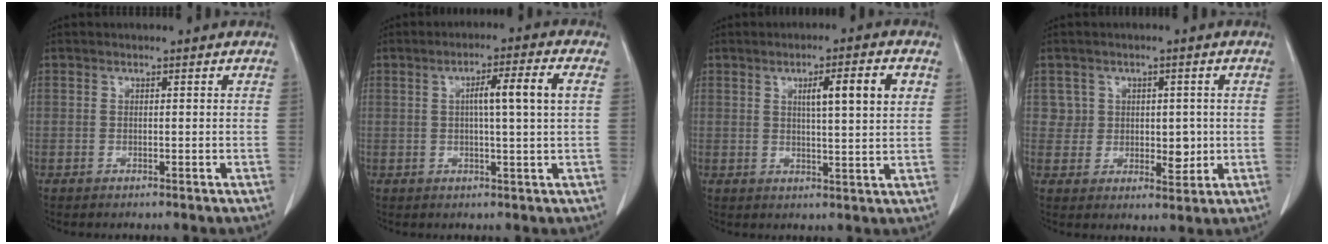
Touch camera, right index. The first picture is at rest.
{"total": 6.6, "force": [1.1, -0.4, 6.5], "torque": [-0.107, 0.010, 0.019]}
{"total": 7.4, "force": [2.5, 0.3, 6.9], "torque": [-0.110, 0.006, 0.038]}
{"total": 4.7, "force": [0.8, 4.1, 2.1], "torque": [-0.011, -0.002, 0.015]}